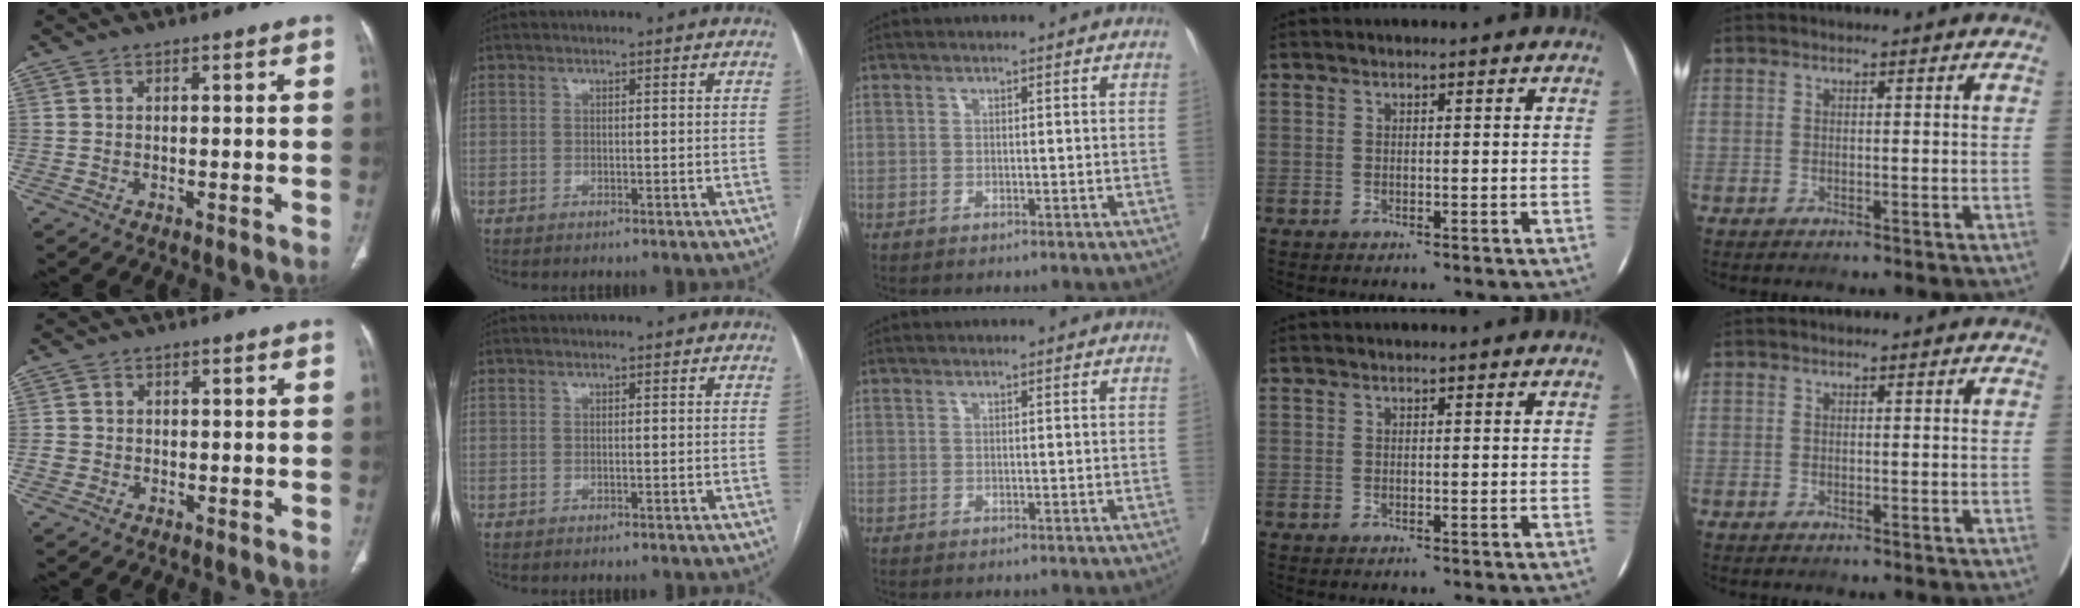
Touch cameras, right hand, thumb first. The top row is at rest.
{"thumb": {"total": 1.6, "force": [-0.4, 1.5, 0.5], "torque": [-0.007, 0.004, -0.009]}}